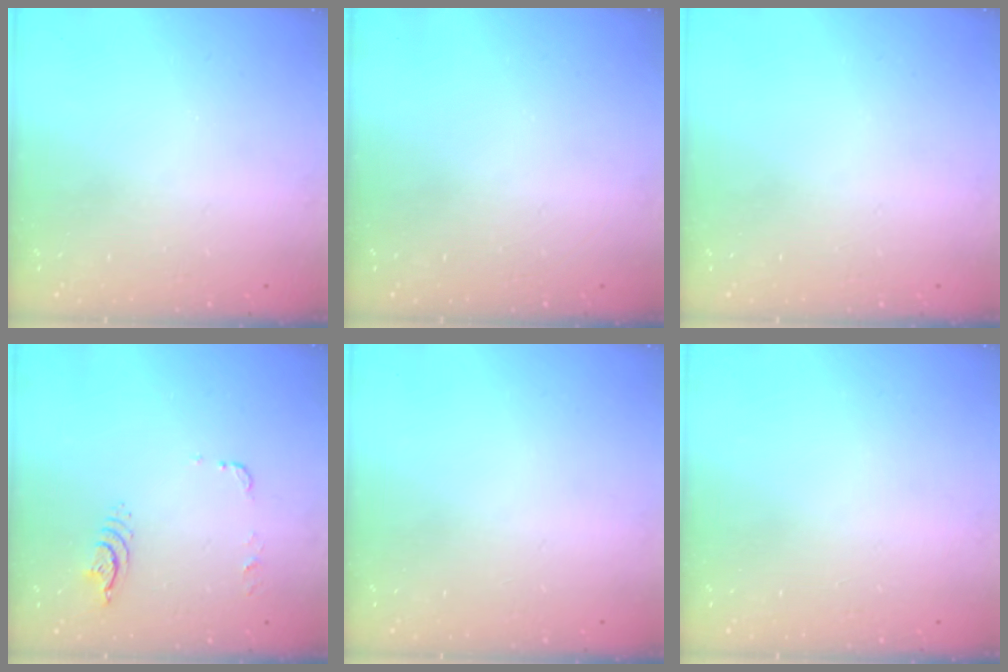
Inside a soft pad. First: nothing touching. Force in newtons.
{"total": 0.0}
{"total": 0.0}
{"total": 6.7, "press": 6.7, "slide": 0.5}
{"total": 0.0}
{"total": 0.0}